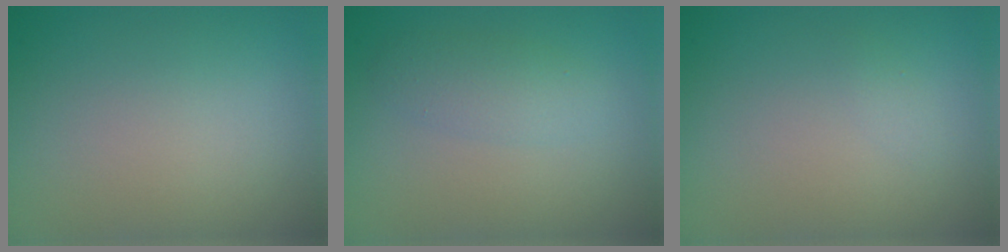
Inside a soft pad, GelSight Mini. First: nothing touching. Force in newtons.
{"total": 2.2, "press": 2.2, "slide": 0.1}
{"total": 0.6, "press": 0.5, "slide": 0.1}